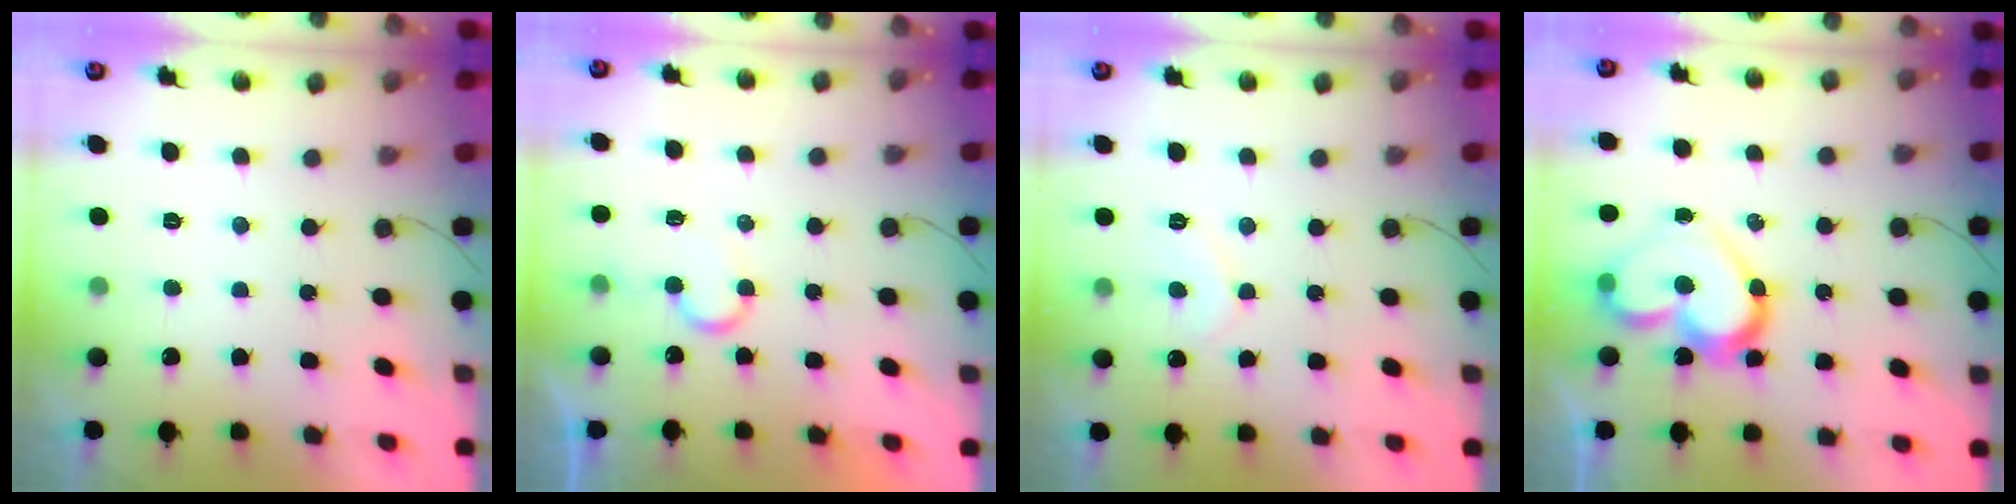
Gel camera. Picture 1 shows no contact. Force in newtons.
{"total": 7.7, "press": 7.7, "slide": 0.7}
{"total": 5.7, "press": 5.7, "slide": 0.4}
{"total": 15.0, "press": 14.8, "slide": 2.0}